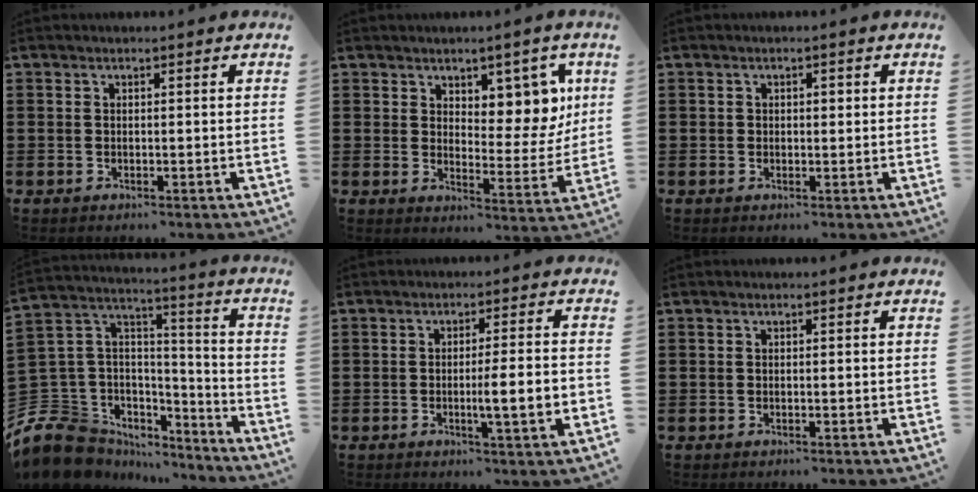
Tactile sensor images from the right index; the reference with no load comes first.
{"total": 7.0, "force": [4.1, 4.1, 4.0], "torque": [-0.063, -0.021, 0.068]}
{"total": 0.8, "force": [0.1, 0.6, 0.6], "torque": [-0.012, 0.004, 0.002]}
{"total": 10.6, "force": [-6.5, 7.9, 2.7], "torque": [-0.099, -0.002, -0.123]}
{"total": 5.9, "force": [-1.2, 0.2, 5.8], "torque": [-0.087, -0.012, -0.023]}
{"total": 0.0}